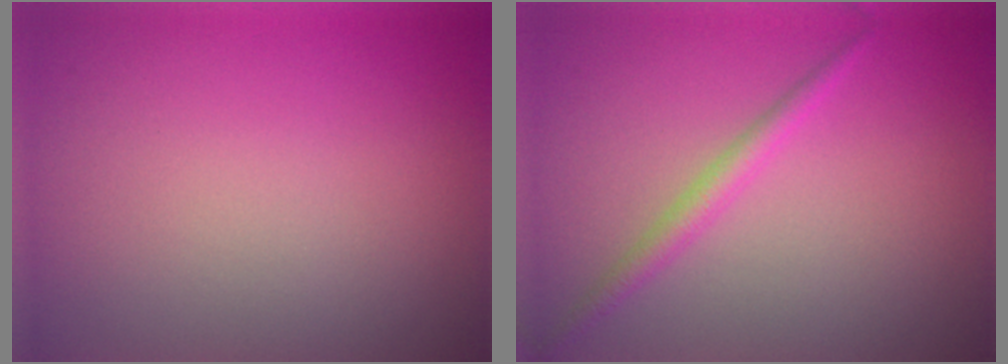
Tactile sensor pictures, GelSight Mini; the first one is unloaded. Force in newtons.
{"total": 1.8, "press": 1.8, "slide": 0.1}